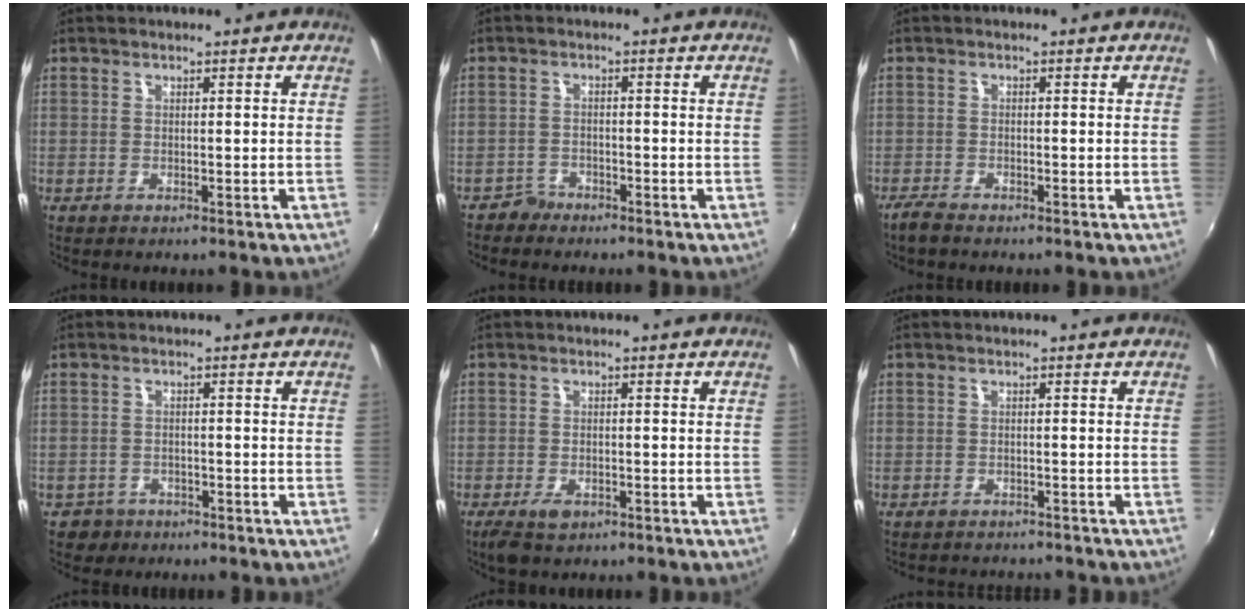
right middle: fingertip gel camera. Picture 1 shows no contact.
{"total": 2.5, "force": [-2.2, 1.2, -0.3], "torque": [0.001, 0.005, -0.044]}
{"total": 2.4, "force": [-2.2, 0.4, 1.1], "torque": [-0.033, -0.006, -0.043]}
{"total": 3.3, "force": [-2.1, 2.5, 0.3], "torque": [-0.018, 0.002, -0.034]}
{"total": 3.9, "force": [-2.5, 2.0, 2.3], "torque": [-0.056, -0.012, -0.045]}
{"total": 4.3, "force": [-4.0, 1.1, 1.0], "torque": [-0.028, -0.006, -0.056]}